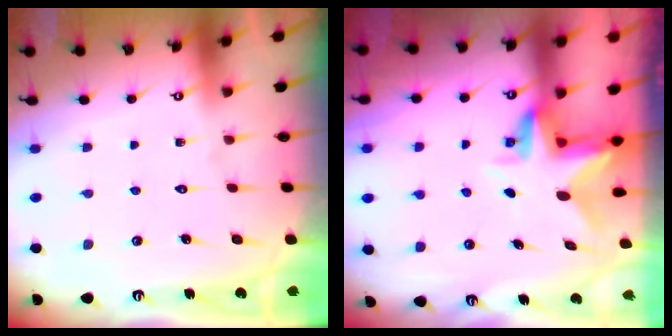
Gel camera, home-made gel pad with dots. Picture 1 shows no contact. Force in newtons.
{"total": 4.2, "press": 4.2, "slide": 0.5}